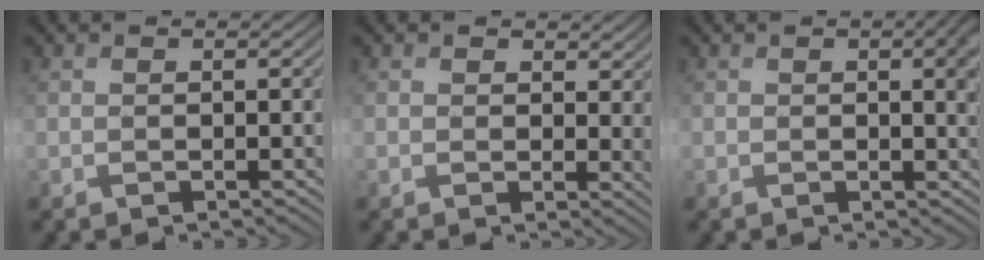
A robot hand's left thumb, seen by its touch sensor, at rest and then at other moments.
{"total": 3.1, "force": [1.4, 2.2, 1.7], "torque": [-0.032, -0.011, 0.021]}
{"total": 3.6, "force": [0.9, 1.0, 3.3], "torque": [-0.044, 0.000, 0.015]}